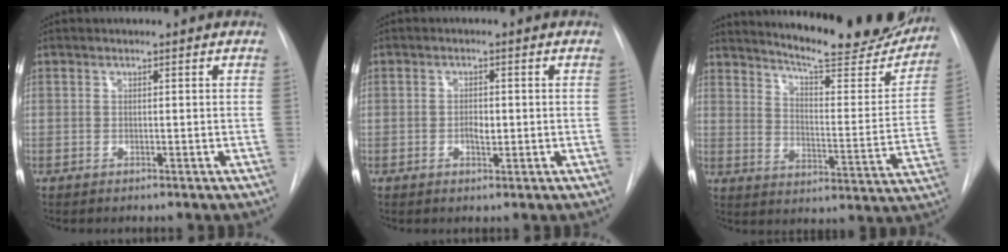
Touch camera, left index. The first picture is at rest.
{"total": 2.1, "force": [-1.2, 0.8, 1.5], "torque": [-0.027, -0.005, -0.017]}
{"total": 22.5, "force": [20.1, 3.4, 9.4], "torque": [-0.132, -0.072, 0.252]}